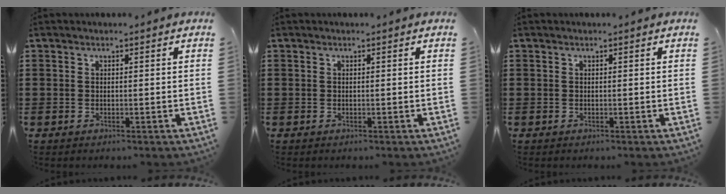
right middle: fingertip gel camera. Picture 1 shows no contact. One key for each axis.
{"total": 0.0}
{"total": 0.0}